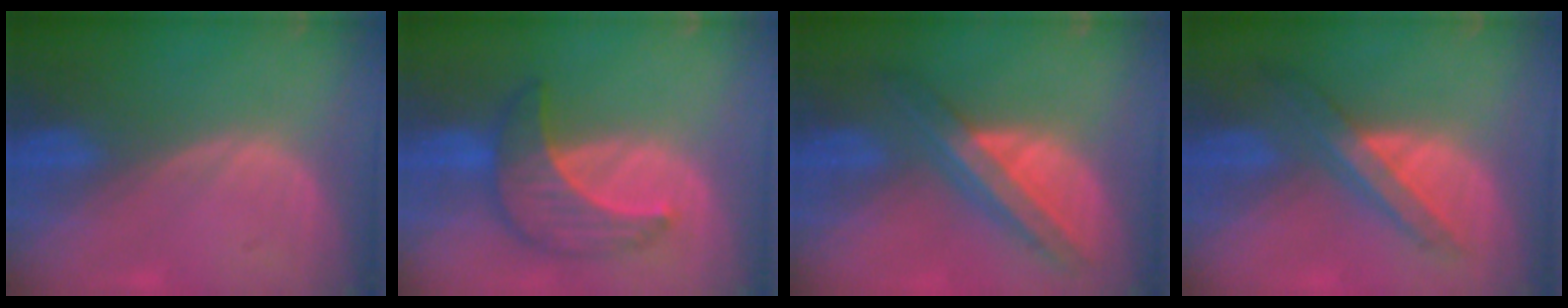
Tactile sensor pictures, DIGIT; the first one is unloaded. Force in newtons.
{"total": 7.7, "press": 7.7, "slide": 0.4}
{"total": 8.2, "press": 6.9, "slide": 4.5}
{"total": 7.2, "press": 6.2, "slide": 3.5}